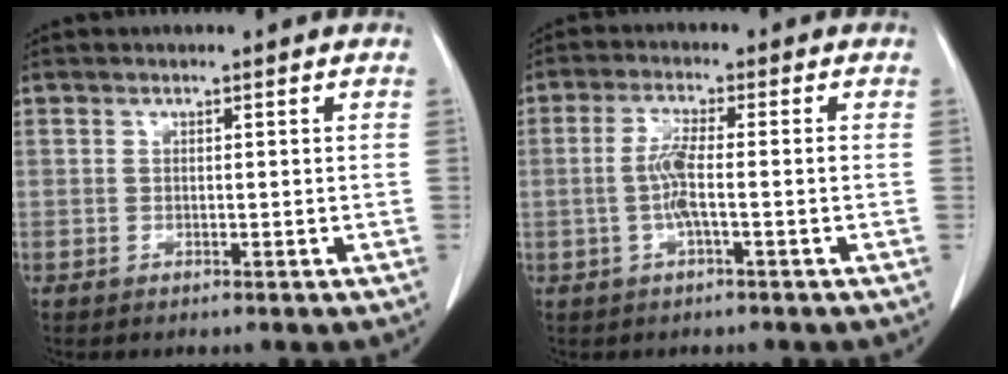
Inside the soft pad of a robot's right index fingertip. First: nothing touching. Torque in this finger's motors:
{"motor_torque": [0.83, -0.28, 0.36, 0.09]}